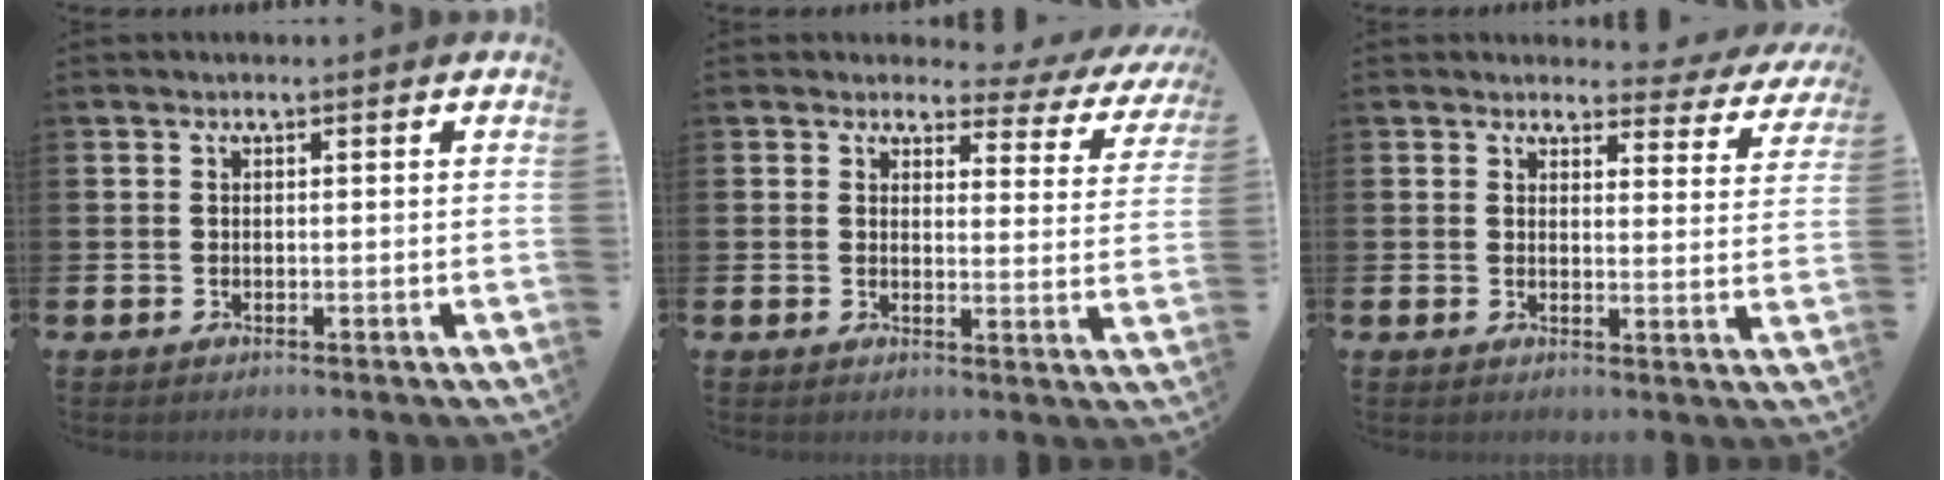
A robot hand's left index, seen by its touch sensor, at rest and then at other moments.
{"total": 2.4, "force": [1.9, 1.4, 0.6], "torque": [-0.016, -0.019, 0.023]}
{"total": 2.9, "force": [2.6, 1.1, 0.4], "torque": [-0.010, -0.019, 0.041]}